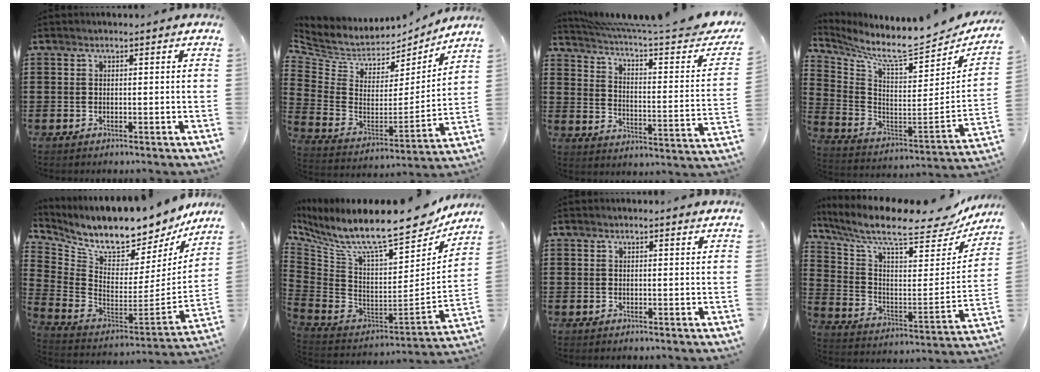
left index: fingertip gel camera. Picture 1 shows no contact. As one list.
[{"total": 4.9, "force": [3.8, 3.1, 0.7], "torque": [-0.046, -0.037, 0.065]}, {"total": 5.3, "force": [4.1, 0.4, 3.3], "torque": [-0.067, -0.039, 0.062]}, {"total": 8.1, "force": [7.1, 0.4, 3.7], "torque": [-0.093, -0.078, 0.114]}, {"total": 9.1, "force": [8.3, 1.6, 3.4], "torque": [-0.096, -0.086, 0.136]}, {"total": 11.6, "force": [8.9, 1.9, 7.1], "torque": [-0.151, -0.075, 0.146]}, {"total": 0.7, "force": [0.6, 0.0, 0.3], "torque": [-0.006, -0.001, 0.012]}, {"total": 9.8, "force": [7.9, 1.8, 5.5], "torque": [-0.133, -0.060, 0.129]}]